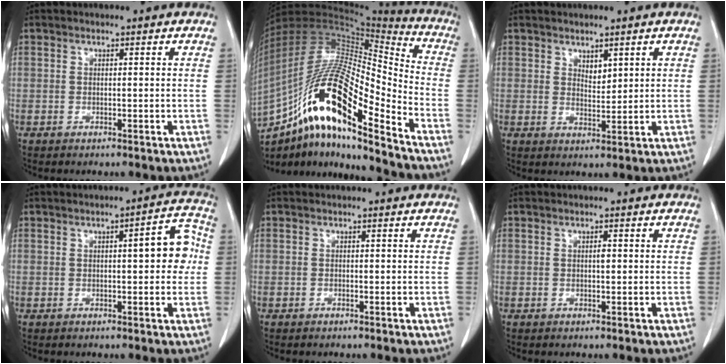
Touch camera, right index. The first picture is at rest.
{"total": 23.9, "force": [-14.2, 3.7, 18.9], "torque": [-0.368, -0.009, -0.252]}
{"total": 2.4, "force": [1.4, 1.1, 1.5], "torque": [-0.025, -0.006, 0.032]}
{"total": 6.3, "force": [0.5, 1.8, 6.0], "torque": [-0.072, 0.020, 0.003]}
{"total": 0.0}
{"total": 0.7, "force": [0.1, 0.2, 0.6], "torque": [-0.011, 0.001, 0.001]}